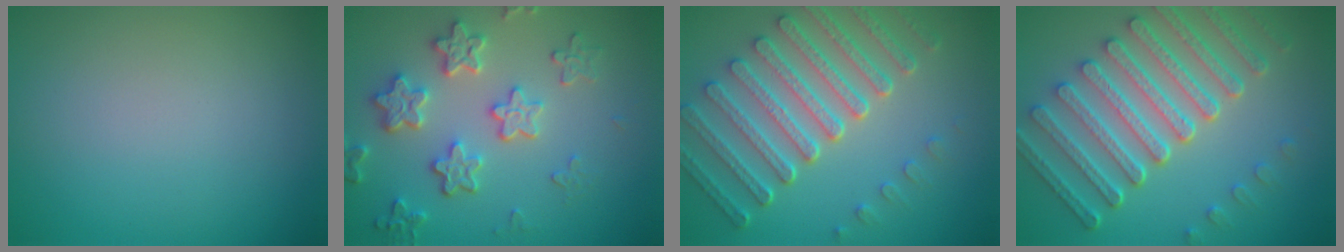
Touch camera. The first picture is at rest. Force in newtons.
{"total": 4.4, "press": 4.1, "slide": 1.6}
{"total": 7.5, "press": 5.7, "slide": 4.9}
{"total": 7.9, "press": 6.0, "slide": 5.2}